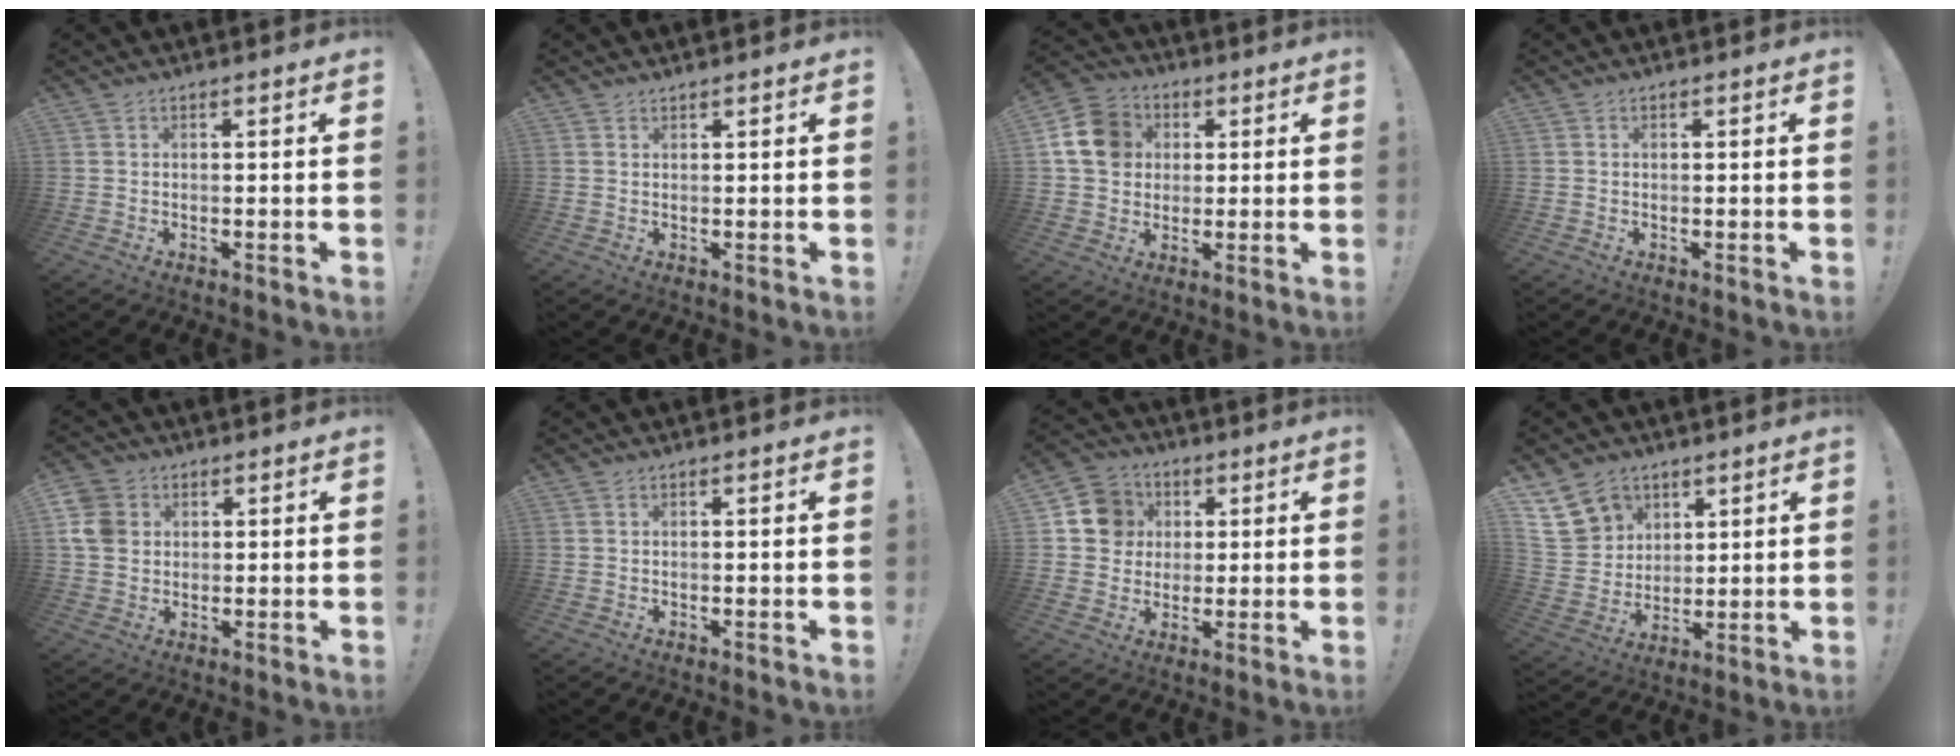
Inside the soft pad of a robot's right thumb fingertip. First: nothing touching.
{"total": 1.0, "force": [0.9, 0.2, -0.1], "torque": [0.009, -0.003, 0.017]}
{"total": 13.5, "force": [2.9, 11.6, 6.2], "torque": [-0.091, 0.004, 0.064]}
{"total": 0.0}
{"total": 7.9, "force": [1.8, 6.9, 3.5], "torque": [-0.071, 0.004, 0.038]}
{"total": 0.0}
{"total": 11.2, "force": [2.3, 10.5, 3.2], "torque": [-0.029, 0.002, 0.050]}
{"total": 13.5, "force": [7.5, 10.4, 4.3], "torque": [-0.074, -0.038, 0.156]}